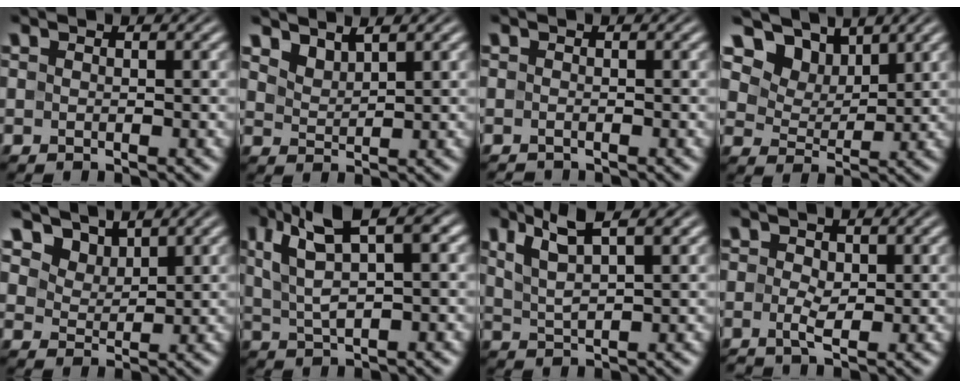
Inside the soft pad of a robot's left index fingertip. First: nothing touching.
{"total": 1.8, "force": [1.6, 0.5, 0.7], "torque": [-0.020, -0.003, 0.036]}
{"total": 1.0, "force": [-1.0, 0.1, 0.2], "torque": [-0.006, -0.004, -0.019]}
{"total": 8.4, "force": [5.9, 4.7, 3.7], "torque": [-0.091, -0.018, 0.108]}
{"total": 4.5, "force": [3.4, 2.4, 1.7], "torque": [-0.053, -0.014, 0.072]}
{"total": 6.2, "force": [2.6, 2.2, 5.2], "torque": [-0.104, 0.013, 0.048]}
{"total": 4.1, "force": [2.4, 1.1, 3.1], "torque": [-0.070, 0.008, 0.049]}
{"total": 1.5, "force": [-0.1, 0.8, 1.2], "torque": [-0.026, 0.000, -0.005]}